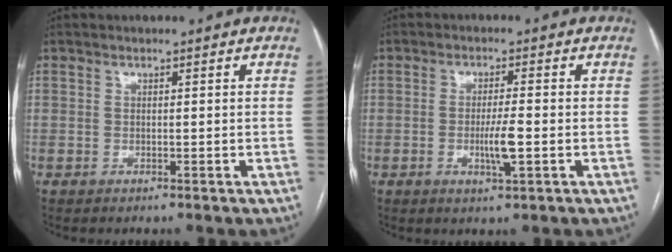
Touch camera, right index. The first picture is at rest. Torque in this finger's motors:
{"motor_torque": [0.87, 0.73, 0.41, 0.07]}